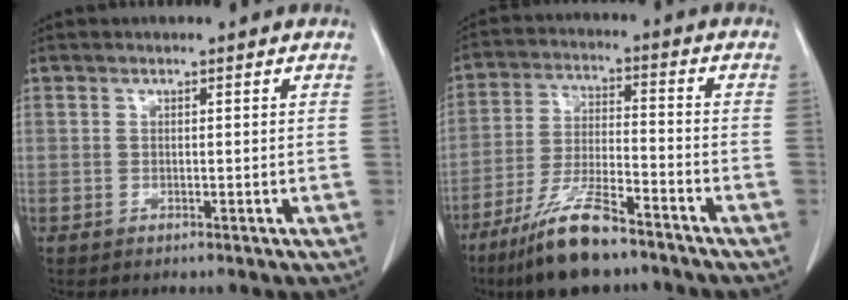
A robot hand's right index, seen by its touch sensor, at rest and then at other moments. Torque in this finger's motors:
{"motor_torque": [0.84, -0.79, 0.24, 0.11]}